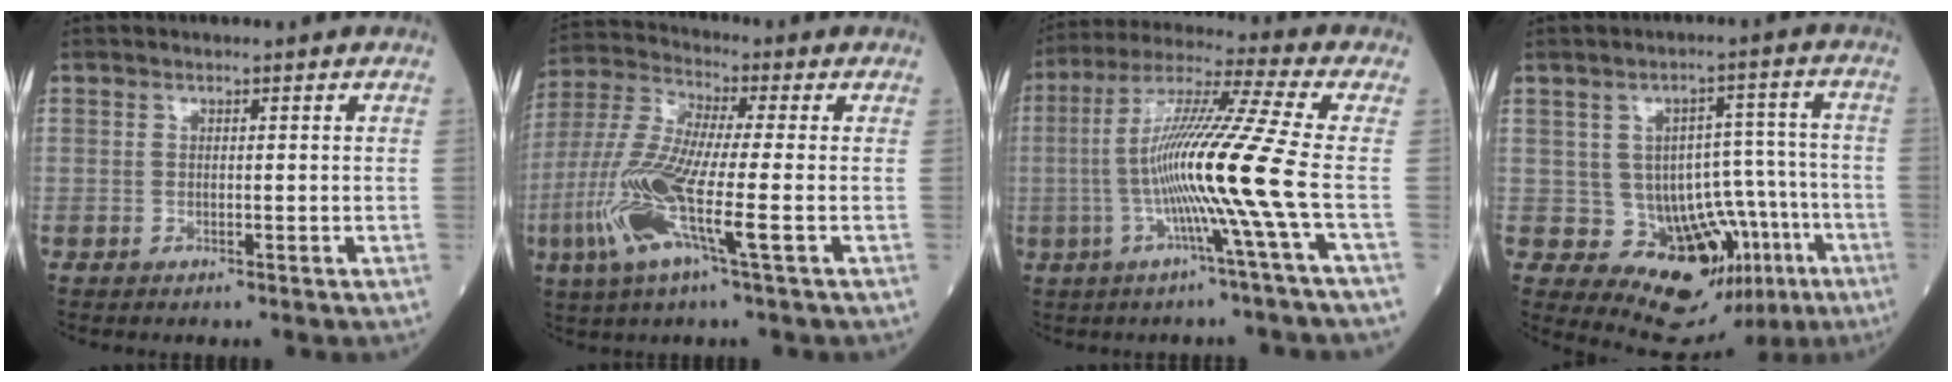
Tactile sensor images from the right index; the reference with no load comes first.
{"total": 13.6, "force": [-3.6, 1.1, 13.0], "torque": [-0.293, -0.011, -0.079]}
{"total": 14.2, "force": [-2.9, -3.0, 13.6], "torque": [-0.258, -0.002, -0.063]}
{"total": 12.4, "force": [-5.1, 8.4, 7.6], "torque": [-0.082, 0.033, -0.056]}